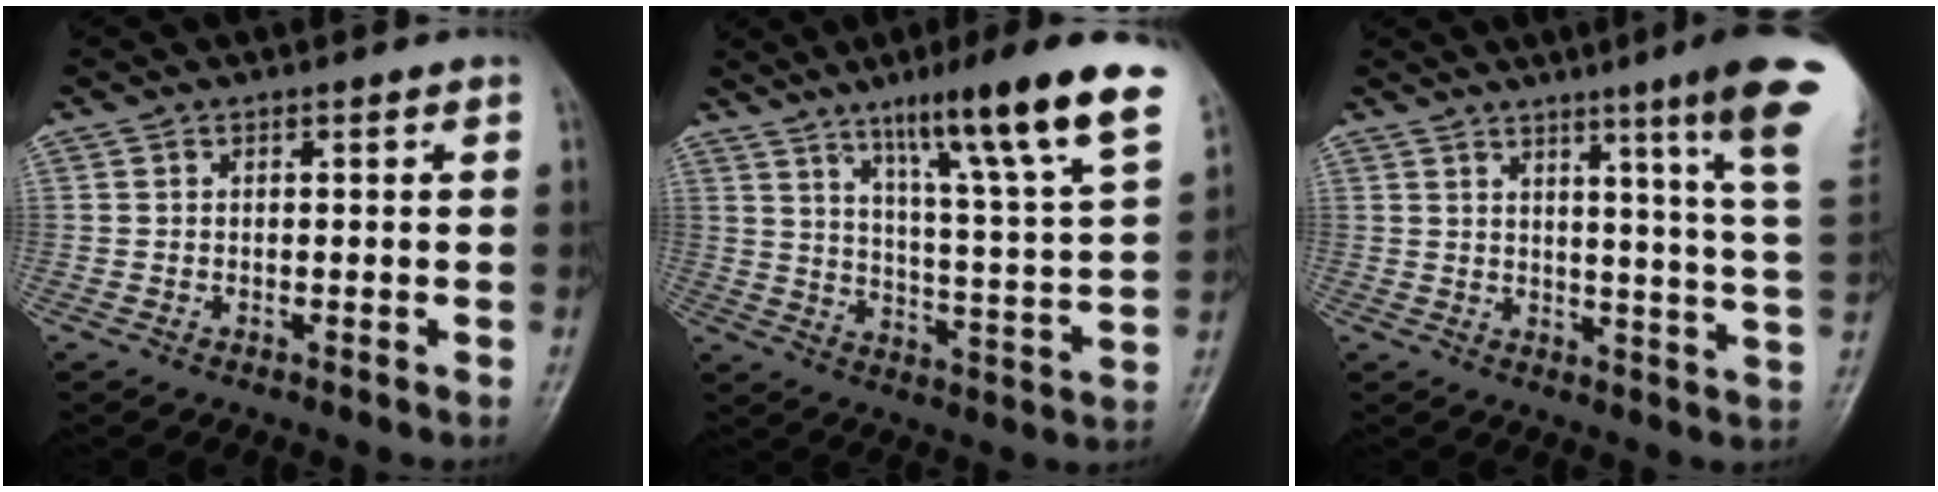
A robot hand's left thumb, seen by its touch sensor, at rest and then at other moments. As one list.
[{"total": 20.4, "force": [12.6, 1.6, 15.9], "torque": [-0.218, -0.051, 0.188]}, {"total": 17.0, "force": [10.2, -0.6, 13.6], "torque": [-0.166, -0.067, 0.112]}]